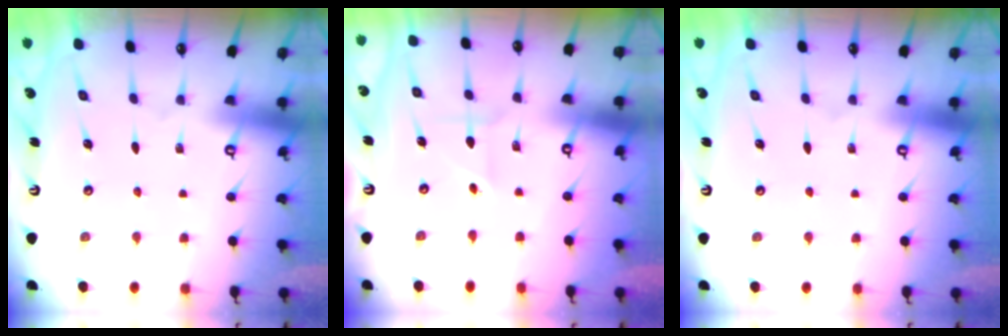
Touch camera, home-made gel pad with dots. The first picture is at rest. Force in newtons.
{"total": 2.9, "press": 2.9, "slide": 0.3}
{"total": 0.0}